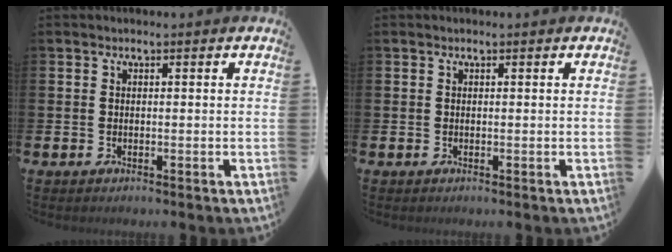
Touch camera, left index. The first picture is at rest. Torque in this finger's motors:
{"motor_torque": [1.11, -1.02, -0.07, -0.03]}